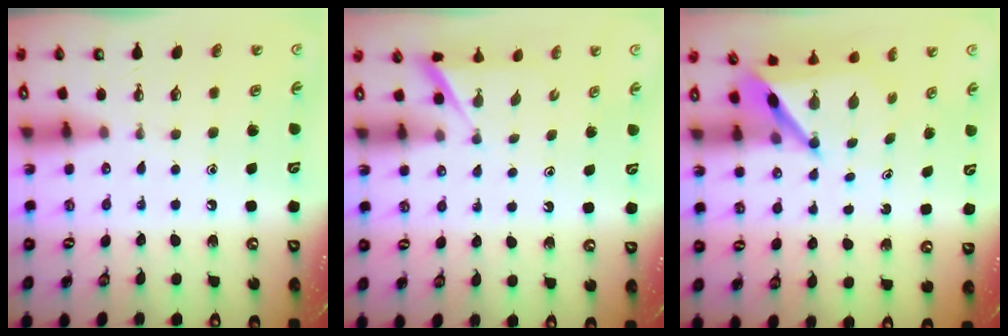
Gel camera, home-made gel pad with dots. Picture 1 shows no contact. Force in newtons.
{"total": 2.4, "press": 2.4, "slide": 0.3}
{"total": 5.1, "press": 5.1, "slide": 0.5}